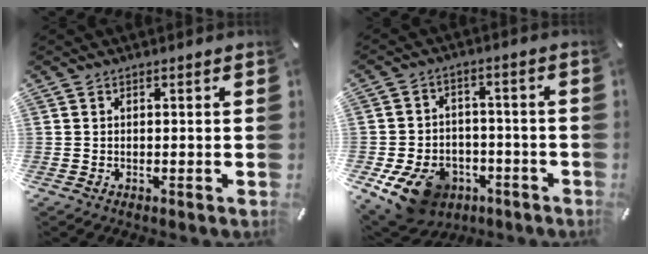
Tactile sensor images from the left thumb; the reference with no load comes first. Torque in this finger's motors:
{"motor_torque": [0.92, 1.66, 0.63, -0.03, 0.19]}